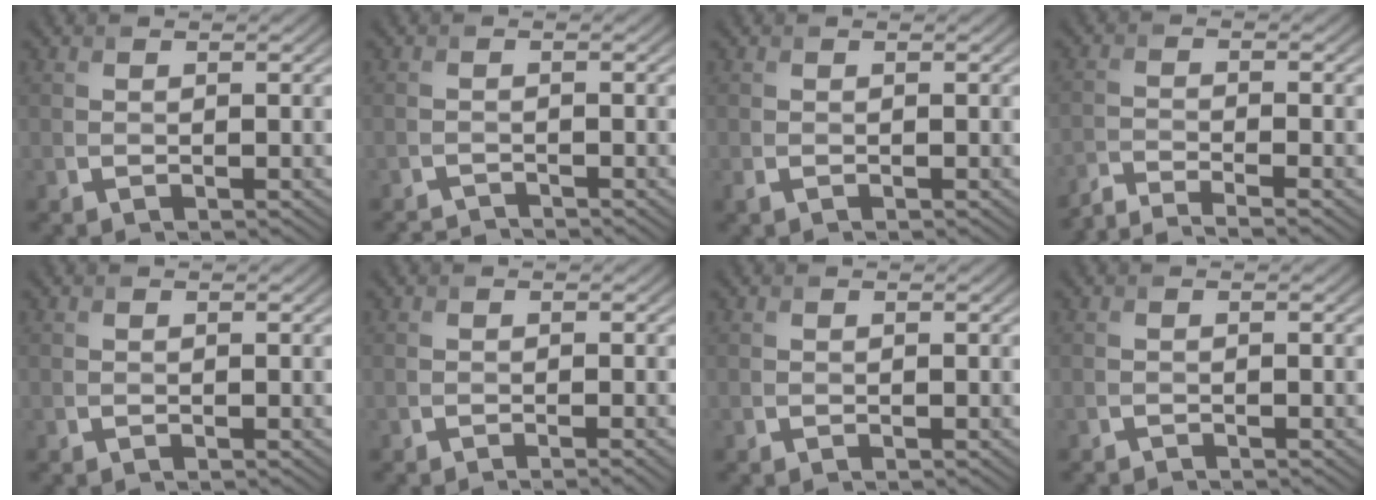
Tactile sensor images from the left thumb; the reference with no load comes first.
{"total": 1.8, "force": [-1.8, 0.1, 0.1], "torque": [0.001, -0.007, -0.039]}
{"total": 0.5, "force": [-0.2, 0.2, 0.5], "torque": [-0.011, -0.003, -0.003]}
{"total": 4.9, "force": [-4.2, 0.7, 2.3], "torque": [-0.040, -0.004, -0.091]}
{"total": 0.0}
{"total": 1.1, "force": [-0.6, 0.2, 0.9], "torque": [-0.009, -0.003, -0.017]}
{"total": 0.0}
{"total": 0.9, "force": [-0.9, 0.0, 0.0], "torque": [0.001, -0.004, -0.020]}